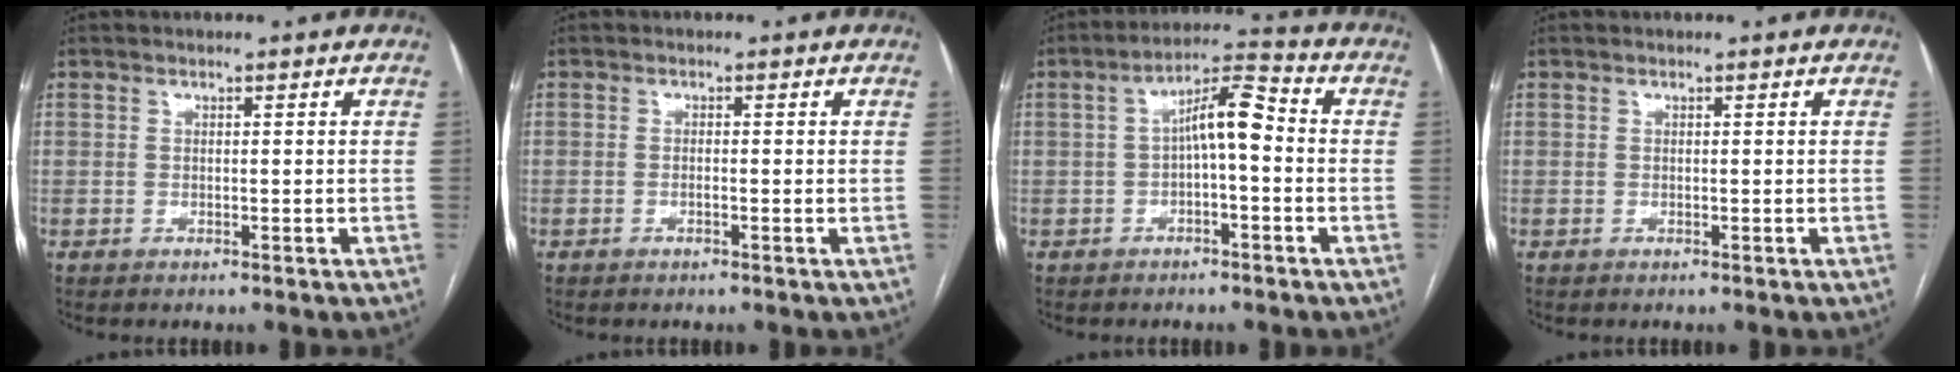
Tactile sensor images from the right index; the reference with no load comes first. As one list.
[{"total": 0.8, "force": [-0.2, 0.1, 0.8], "torque": [-0.013, 0.000, -0.003]}, {"total": 7.4, "force": [-0.2, 1.8, 7.2], "torque": [-0.124, 0.032, -0.005]}, {"total": 0.0}]